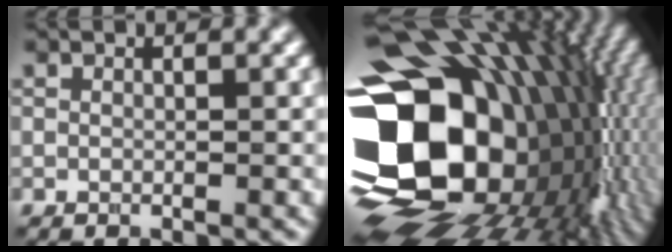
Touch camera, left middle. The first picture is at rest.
{"total": 21.0, "force": [0.1, 15.4, 14.3], "torque": [-0.280, -0.035, 0.020]}